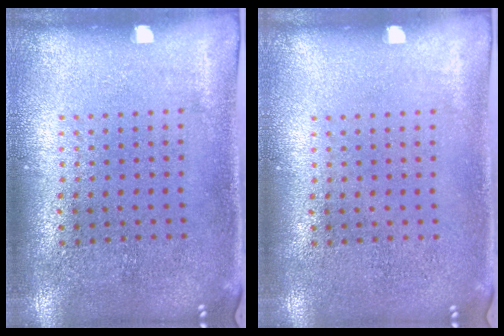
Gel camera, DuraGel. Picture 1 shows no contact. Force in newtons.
{"total": 0.0}